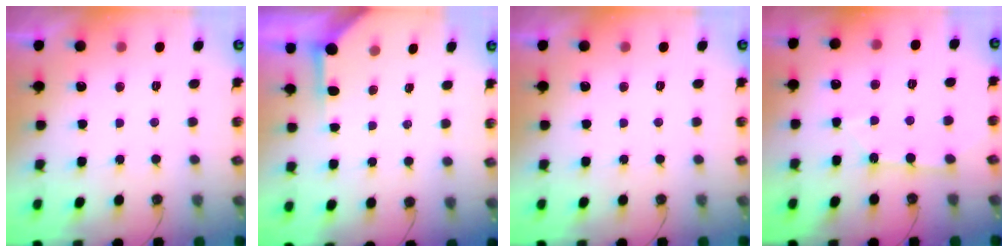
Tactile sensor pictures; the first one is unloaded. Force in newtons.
{"total": 3.6, "press": 3.6, "slide": 0.5}
{"total": 0.0}
{"total": 2.6, "press": 2.6, "slide": 0.3}